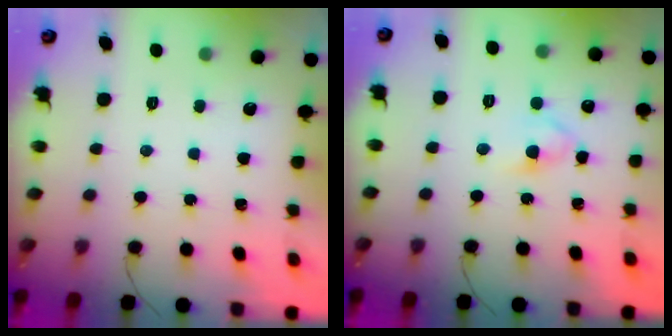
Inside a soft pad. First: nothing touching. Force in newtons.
{"total": 4.2, "press": 4.0, "slide": 1.3}